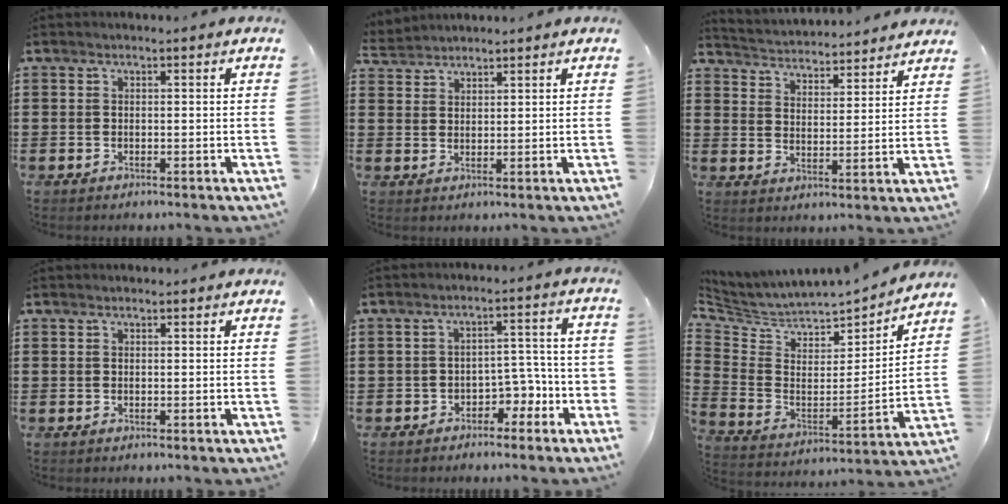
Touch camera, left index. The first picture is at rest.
{"total": 2.5, "force": [2.4, 0.4, -0.3], "torque": [-0.003, -0.001, 0.048]}
{"total": 3.4, "force": [3.3, -0.1, -0.6], "torque": [-0.010, -0.030, 0.052]}
{"total": 0.0}
{"total": 4.6, "force": [-3.2, 2.7, 2.0], "torque": [-0.041, 0.012, -0.065]}
{"total": 4.1, "force": [3.9, 1.2, 0.2], "torque": [-0.037, -0.049, 0.061]}